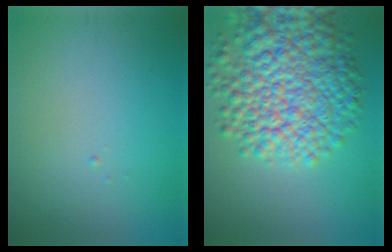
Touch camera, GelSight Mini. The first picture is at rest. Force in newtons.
{"total": 10.9, "press": 10.9, "slide": 0.5}